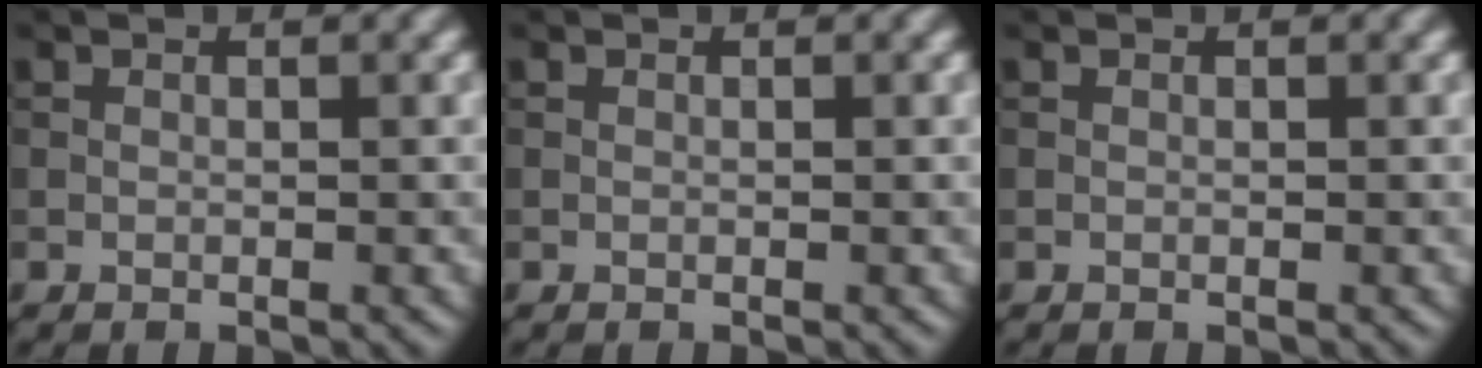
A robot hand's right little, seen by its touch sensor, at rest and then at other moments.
{"total": 0.0}
{"total": 0.0}